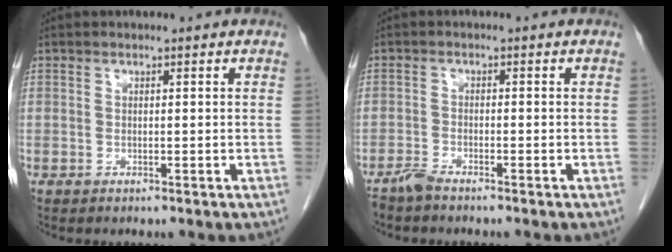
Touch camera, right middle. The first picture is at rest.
{"total": 2.0, "force": [-1.9, 0.0, 0.7], "torque": [-0.020, -0.005, -0.039]}